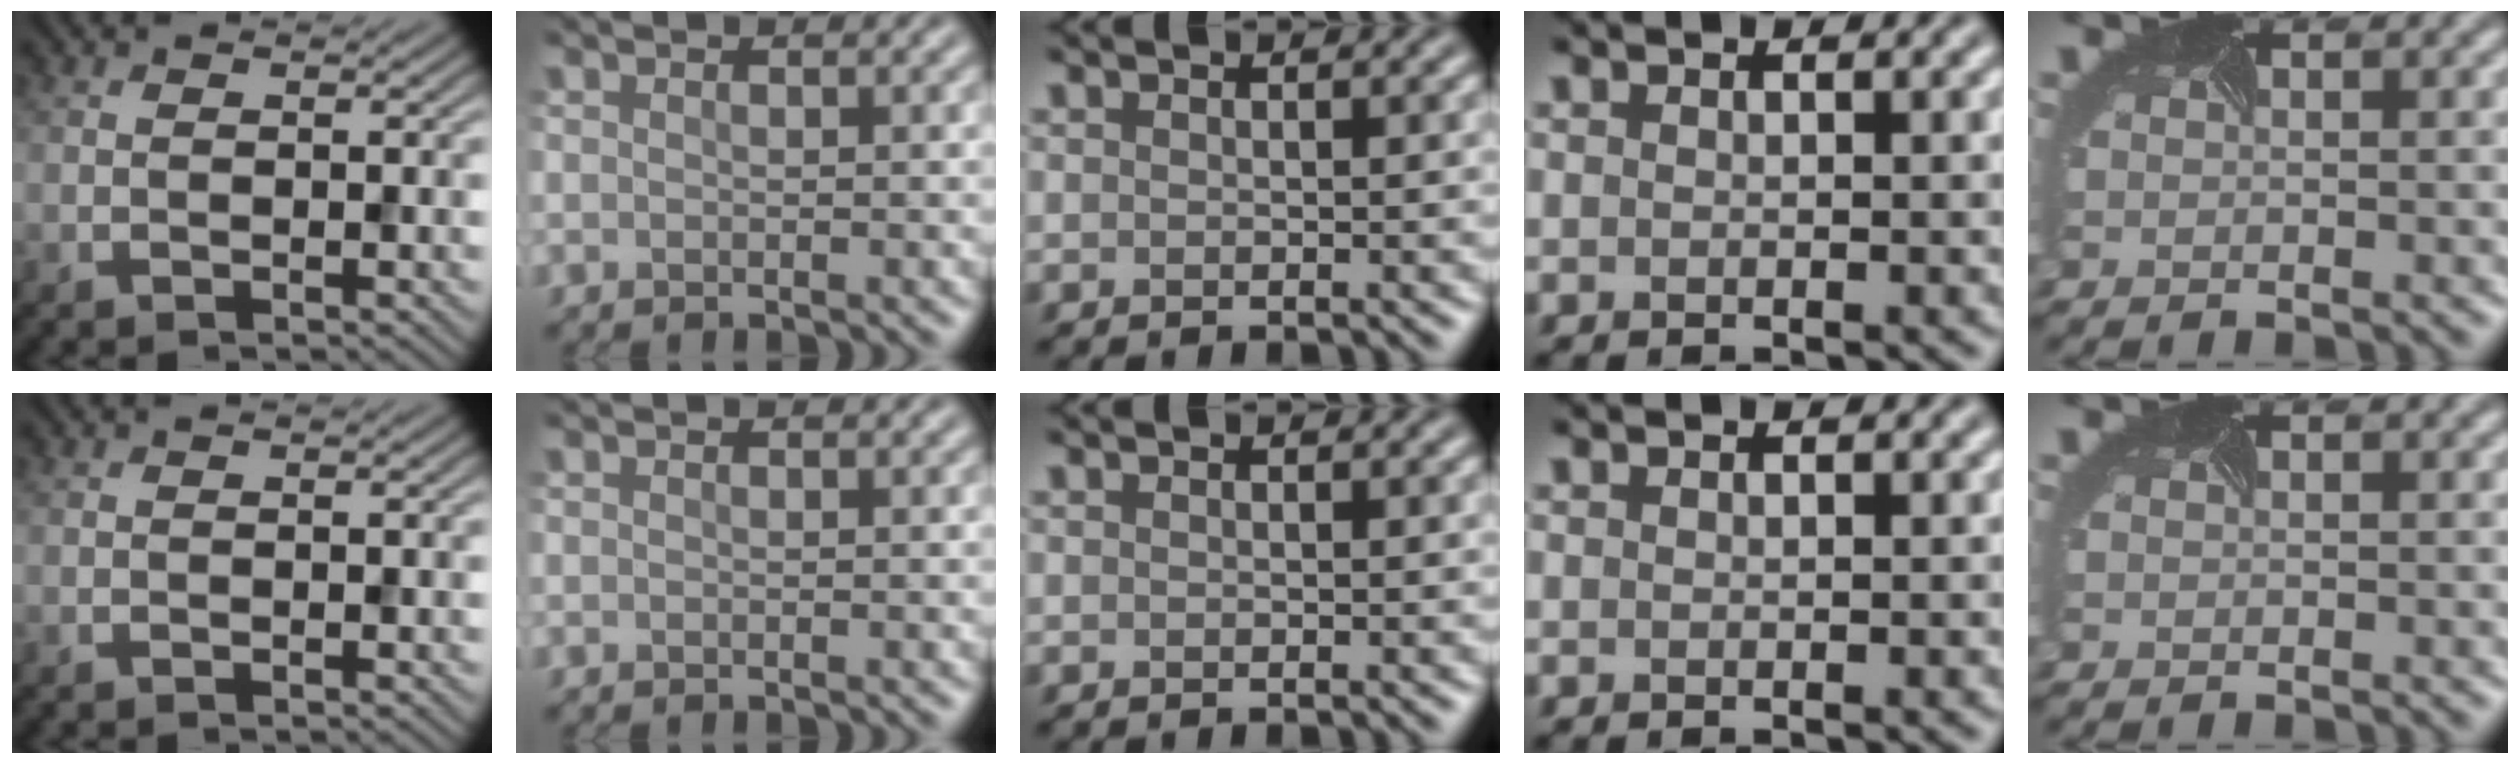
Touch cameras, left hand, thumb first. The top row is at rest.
{}